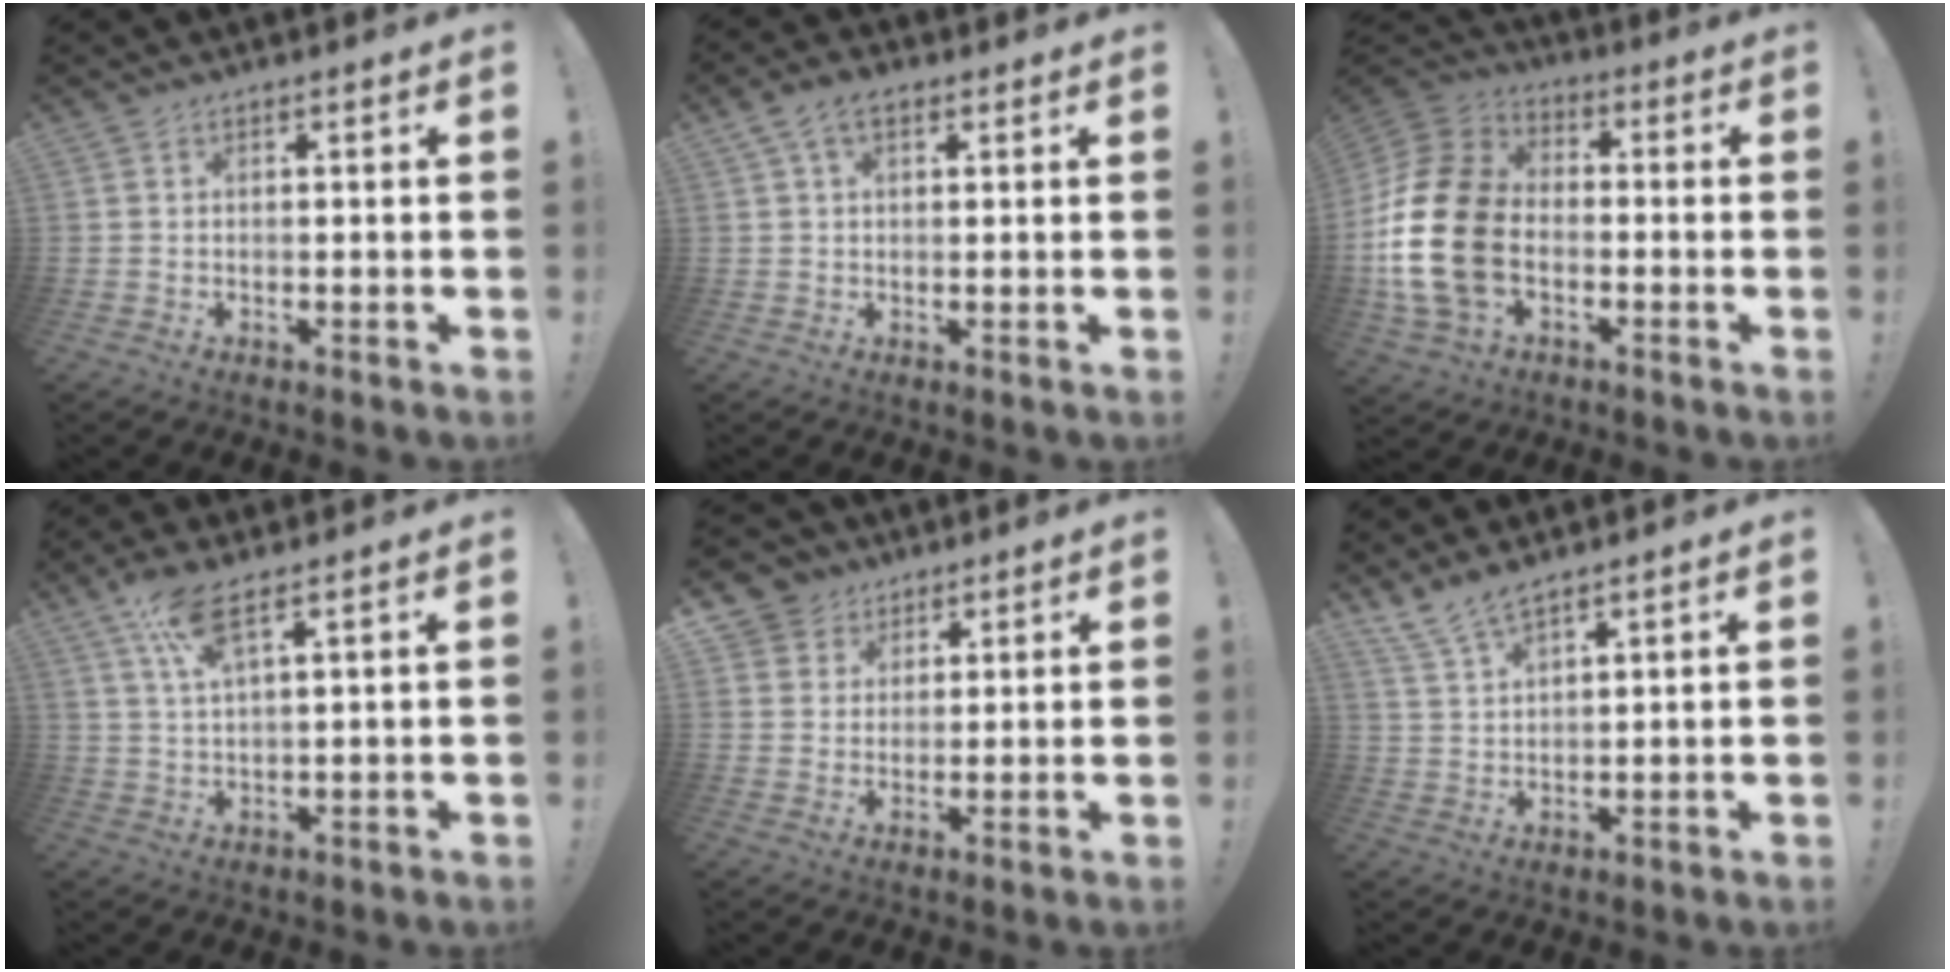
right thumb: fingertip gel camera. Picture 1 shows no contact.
{"total": 5.1, "force": [2.4, 3.1, 3.4], "torque": [-0.069, 0.007, 0.047]}
{"total": 21.6, "force": [-4.1, 14.9, 15.1], "torque": [-0.299, 0.039, -0.060]}
{"total": 7.4, "force": [4.5, 1.3, 5.8], "torque": [-0.115, -0.013, 0.079]}
{"total": 6.1, "force": [3.2, 5.2, 0.6], "torque": [-0.015, -0.020, 0.066]}
{"total": 6.0, "force": [5.2, 1.3, 2.7], "torque": [-0.065, -0.024, 0.099]}